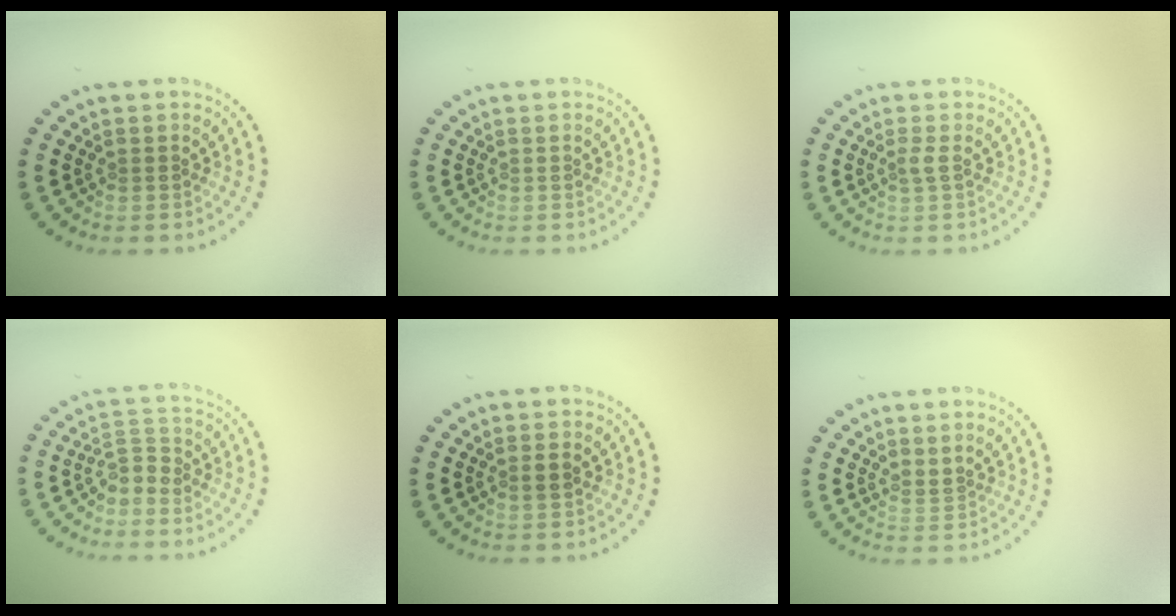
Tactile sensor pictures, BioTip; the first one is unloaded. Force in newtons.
{"total": 0.0}
{"total": 0.9, "press": 0.7, "slide": 0.6}
{"total": 1.8, "press": 1.4, "slide": 1.1}
{"total": 0.9, "press": 0.8, "slide": 0.3}
{"total": 0.7, "press": 0.5, "slide": 0.5}